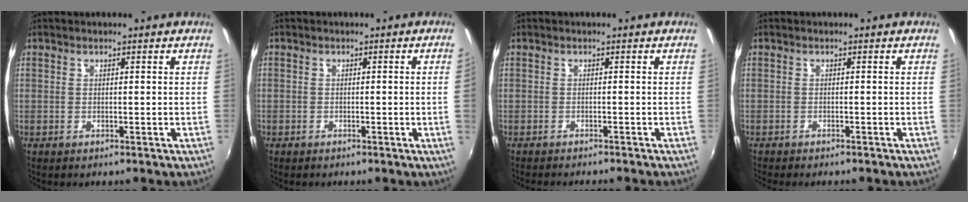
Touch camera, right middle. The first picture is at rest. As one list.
[{"total": 0.8, "force": [-0.4, -0.2, 0.6], "torque": [-0.016, -0.001, -0.011]}, {"total": 3.5, "force": [-3.2, 0.2, 1.3], "torque": [-0.032, -0.015, -0.054]}, {"total": 2.7, "force": [-2.4, 0.5, 1.0], "torque": [-0.027, -0.014, -0.040]}]